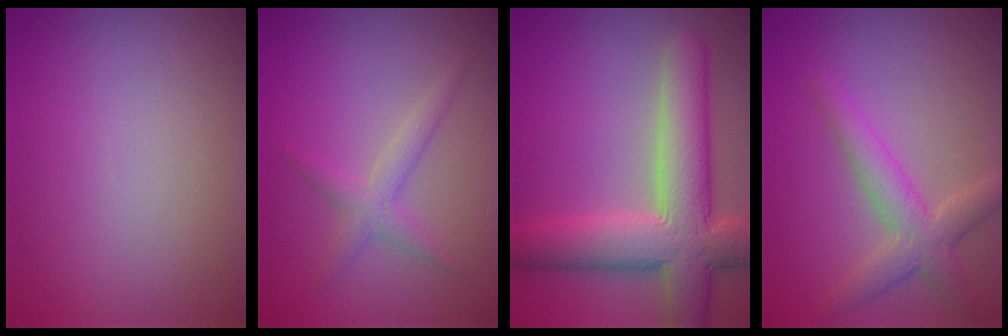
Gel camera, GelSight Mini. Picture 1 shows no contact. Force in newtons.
{"total": 2.1, "press": 2.1, "slide": 0.1}
{"total": 9.0, "press": 9.0, "slide": 0.9}
{"total": 3.8, "press": 3.8, "slide": 0.3}